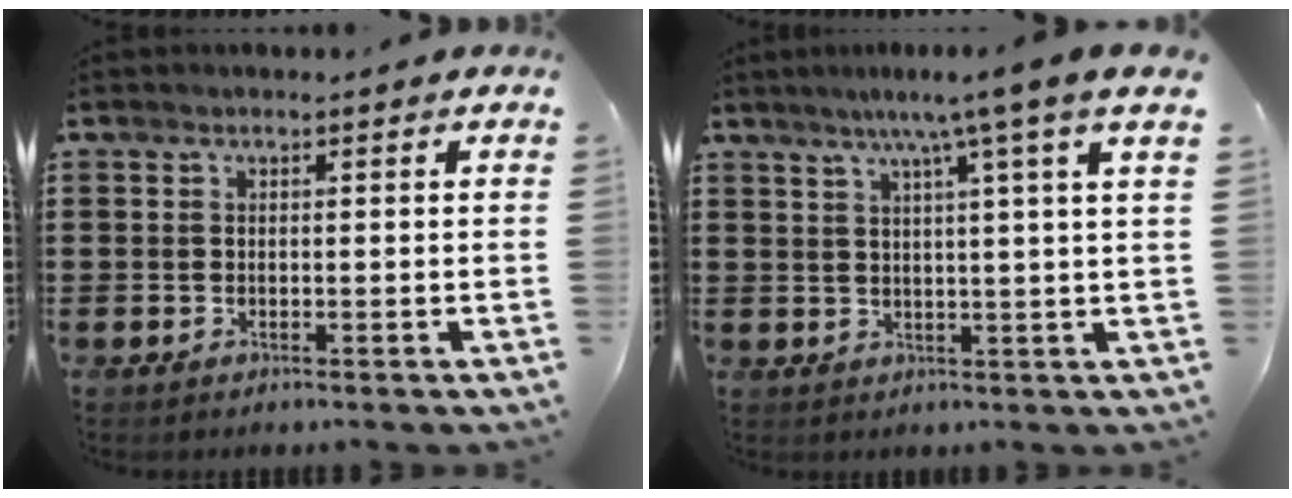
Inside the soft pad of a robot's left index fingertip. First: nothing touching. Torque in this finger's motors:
{"motor_torque": [1.96, -0.18, 0.40, 0.21]}